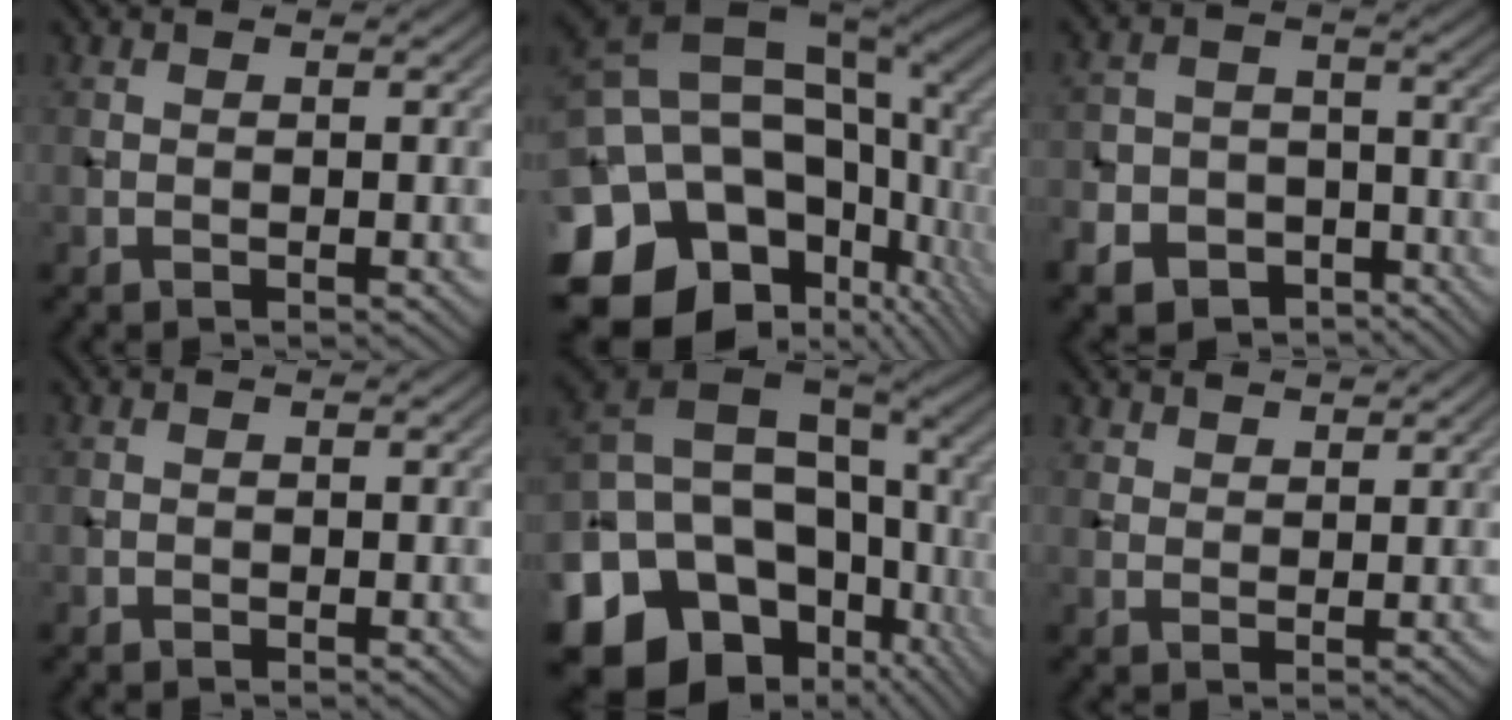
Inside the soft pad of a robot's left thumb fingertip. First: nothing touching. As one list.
[{"total": 20.4, "force": [-4.1, 15.4, 12.8], "torque": [-0.271, 0.000, -0.046]}, {"total": 10.3, "force": [-6.9, 7.1, 2.9], "torque": [-0.075, -0.028, -0.117]}, {"total": 0.0}, {"total": 20.4, "force": [-5.0, 15.7, 12.0], "torque": [-0.281, -0.030, -0.045]}, {"total": 3.0, "force": [2.6, 1.1, 0.9], "torque": [-0.021, -0.006, 0.060]}]